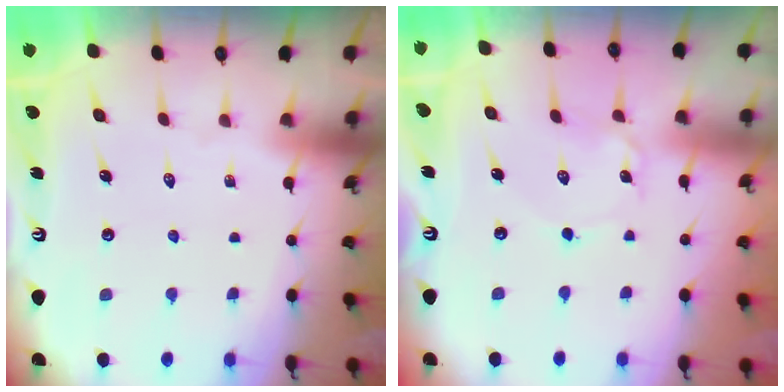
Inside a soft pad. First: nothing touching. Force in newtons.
{"total": 1.5, "press": 1.5, "slide": 0.1}